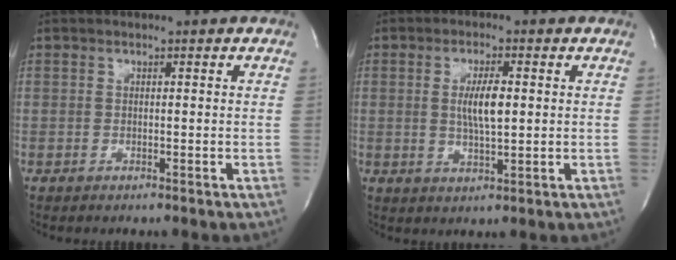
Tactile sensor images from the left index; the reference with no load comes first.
{"total": 5.0, "force": [0.5, 1.1, 4.9], "torque": [-0.093, -0.003, 0.008]}